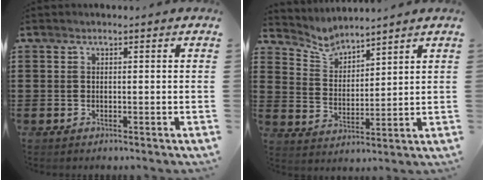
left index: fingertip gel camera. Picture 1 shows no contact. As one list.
[{"total": 4.4, "force": [4.3, 0.9, 0.4], "torque": [-0.031, -0.019, 0.075]}]